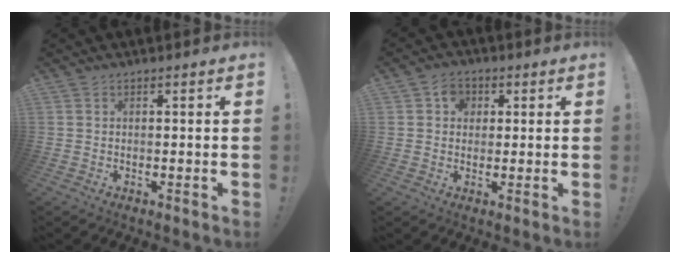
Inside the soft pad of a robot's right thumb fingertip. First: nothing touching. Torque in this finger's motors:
{"motor_torque": [0.01, 0.00, -0.01, 0.01, 0.00]}